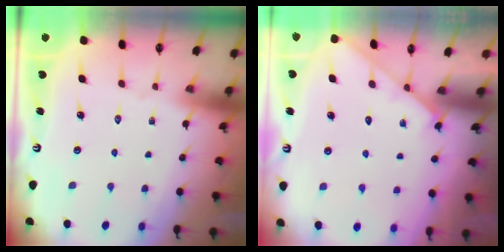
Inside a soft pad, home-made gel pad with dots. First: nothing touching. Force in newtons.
{"total": 2.0, "press": 1.9, "slide": 0.4}